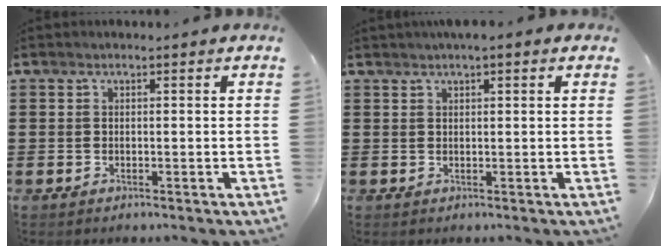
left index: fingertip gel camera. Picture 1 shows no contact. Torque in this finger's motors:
{"motor_torque": [2.14, 0.00, 0.23, -0.05]}